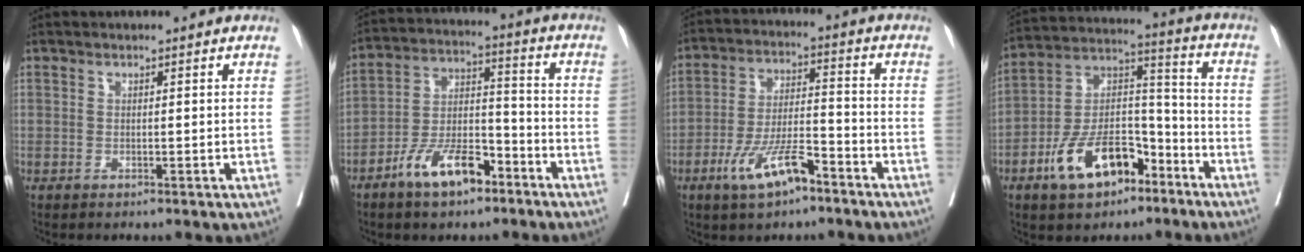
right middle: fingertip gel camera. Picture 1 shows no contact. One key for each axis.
{"total": 10.2, "fx": -6.6, "fy": 3.8, "fz": 6.8, "tx": -0.132, "ty": 0.009, "tz": -0.122}
{"total": 9.5, "fx": -6.1, "fy": 3.5, "fz": 6.4, "tx": -0.122, "ty": 0.008, "tz": -0.111}
{"total": 13.7, "fx": -7.7, "fy": 6.6, "fz": 9.1, "tx": -0.172, "ty": 0.020, "tz": -0.133}